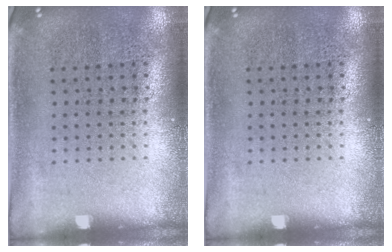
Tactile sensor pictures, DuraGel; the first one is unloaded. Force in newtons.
{"total": 0.0}